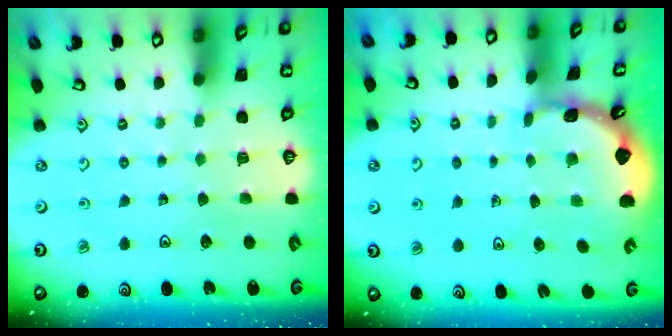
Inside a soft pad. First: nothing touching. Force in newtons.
{"total": 1.7, "press": 1.6, "slide": 0.1}